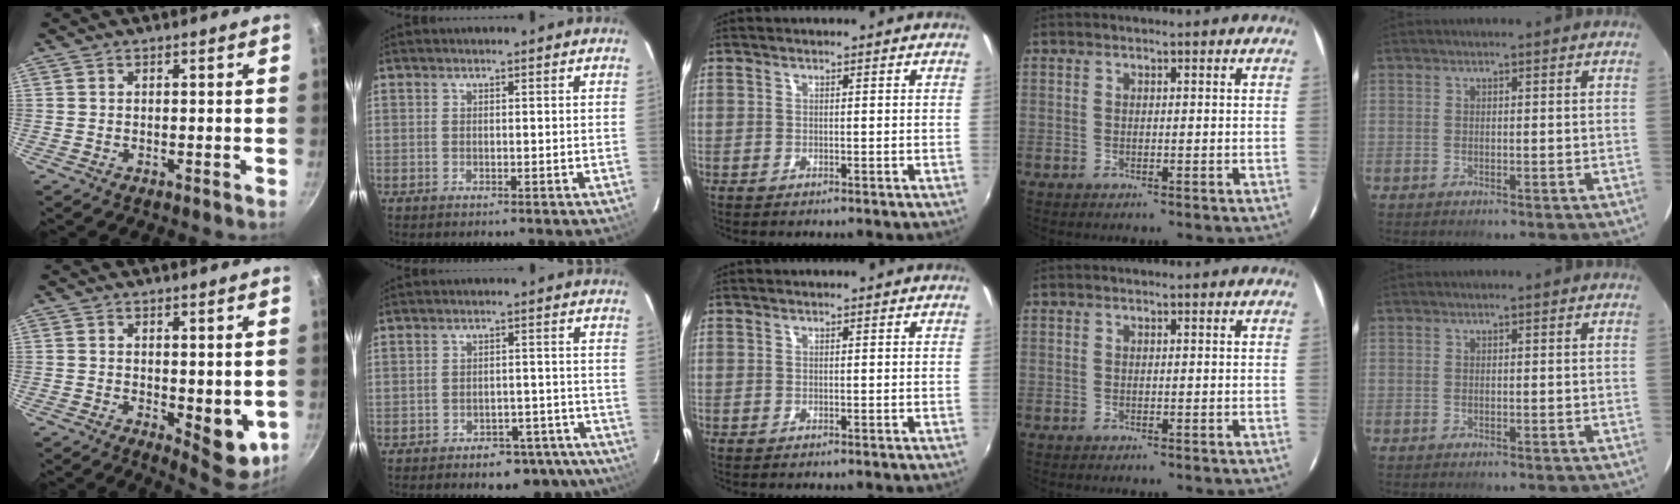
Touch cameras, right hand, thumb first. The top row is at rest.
{"thumb": {"total": 7.8, "force": [-0.3, 3.7, 6.9], "torque": [-0.063, -0.014, 0.005]}, "index": {"total": 13.2, "force": [-10.9, 6.4, 3.7], "torque": [-0.057, 0.034, -0.104]}}